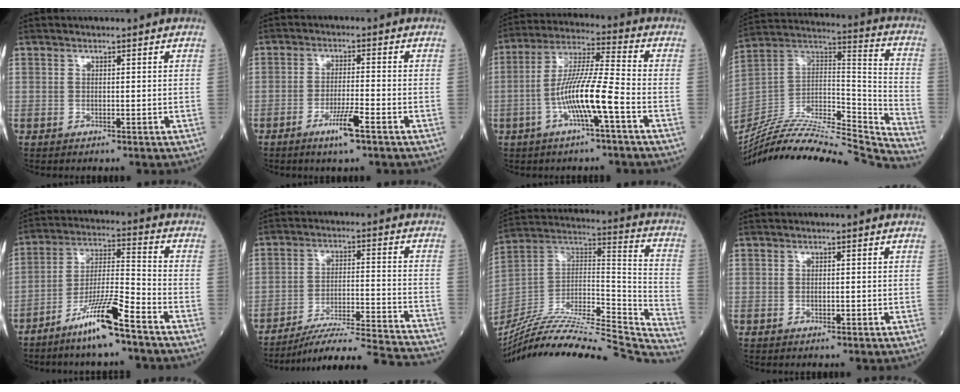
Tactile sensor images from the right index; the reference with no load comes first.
{"total": 5.3, "force": [-3.0, 0.1, 4.4], "torque": [-0.082, -0.008, -0.056]}
{"total": 10.8, "force": [-3.7, 0.0, 10.2], "torque": [-0.199, 0.007, -0.074]}
{"total": 35.0, "force": [-32.4, 1.4, 13.2], "torque": [-0.184, -0.030, -0.497]}
{"total": 11.1, "force": [-7.5, 0.3, 8.2], "torque": [-0.158, -0.019, -0.144]}
{"total": 21.1, "force": [-19.8, -0.6, 7.3], "torque": [-0.080, -0.014, -0.283]}
{"total": 37.2, "force": [-34.0, 2.4, 15.0], "torque": [-0.198, -0.036, -0.512]}
{"total": 0.8, "force": [-0.3, 0.3, 0.8], "torque": [-0.016, -0.001, -0.003]}